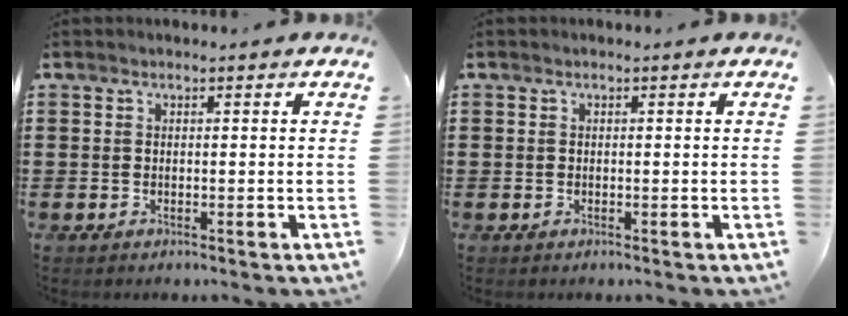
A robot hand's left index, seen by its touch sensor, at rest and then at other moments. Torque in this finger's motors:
{"motor_torque": [0.00, 0.00, 0.00, 0.00]}